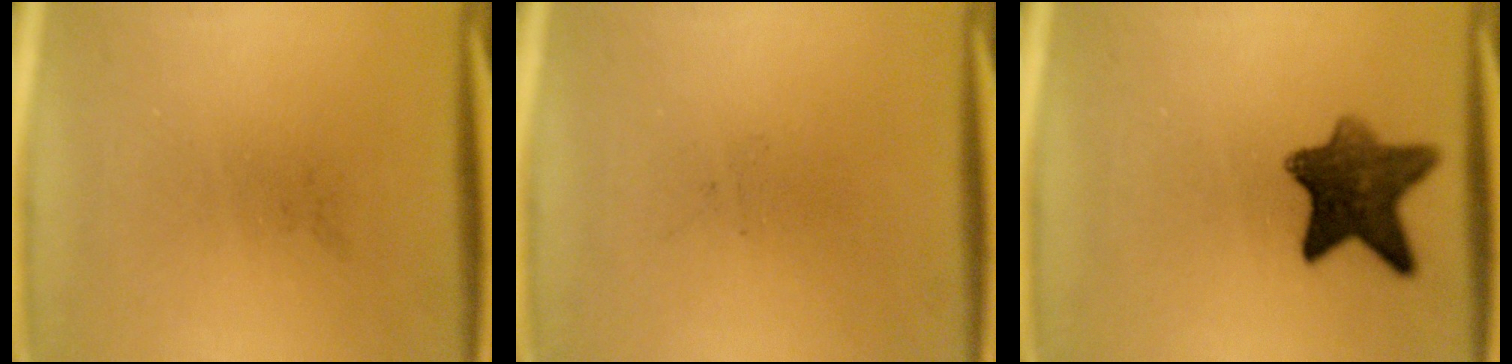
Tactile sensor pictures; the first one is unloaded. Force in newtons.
{"total": 0.0}
{"total": 9.3}